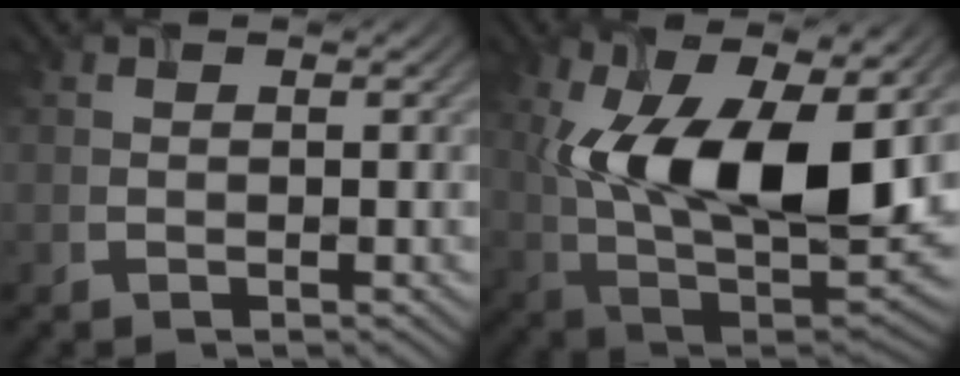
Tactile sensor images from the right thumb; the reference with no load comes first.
{"total": 16.6, "force": [2.4, 8.5, 14.1], "torque": [-0.246, 0.001, 0.032]}